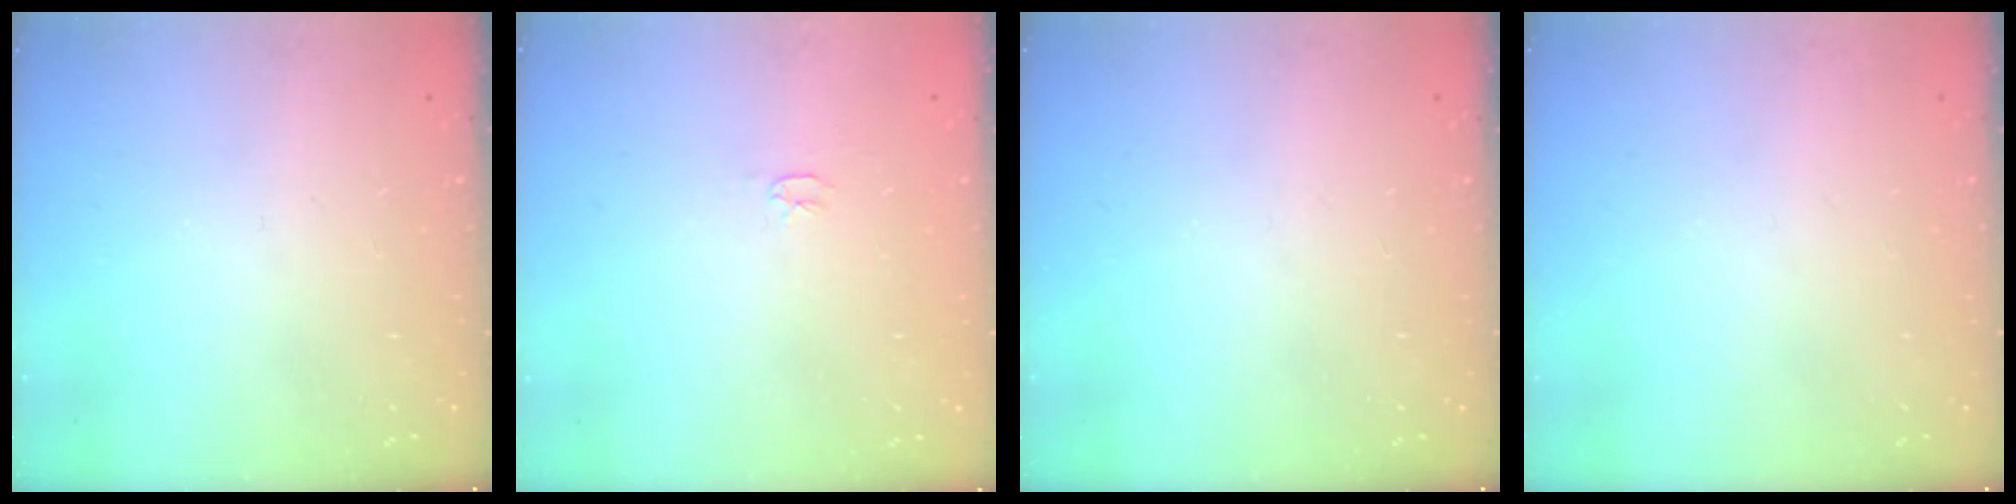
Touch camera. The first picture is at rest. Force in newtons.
{"total": 2.5, "press": 2.5, "slide": 0.3}
{"total": 0.0}
{"total": 0.0}